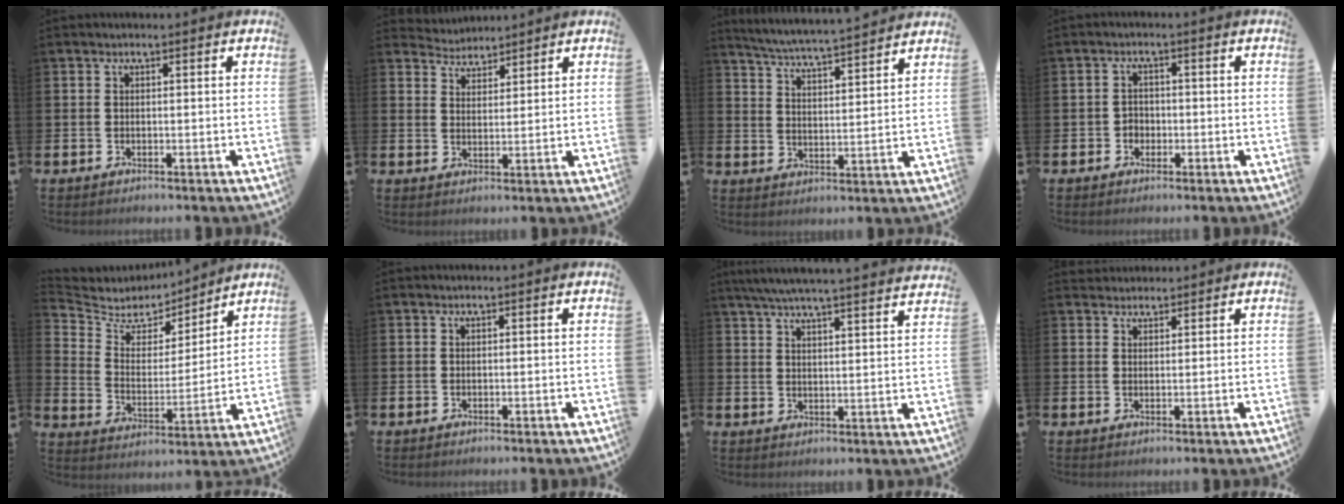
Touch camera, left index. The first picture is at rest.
{"total": 3.5, "force": [3.3, 0.9, -0.6], "torque": [-0.003, -0.017, 0.060]}
{"total": 5.7, "force": [5.6, -0.3, 1.1], "torque": [-0.042, -0.045, 0.095]}
{"total": 2.2, "force": [-0.9, 1.9, 0.5], "torque": [-0.007, 0.003, -0.022]}
{"total": 5.8, "force": [5.2, 2.6, 0.3], "torque": [-0.045, -0.044, 0.087]}
{"total": 0.0}
{"total": 6.3, "force": [6.1, -0.2, 1.8], "torque": [-0.056, -0.031, 0.109]}
{"total": 2.3, "force": [2.1, 0.7, -0.2], "torque": [0.014, -0.009, 0.037]}